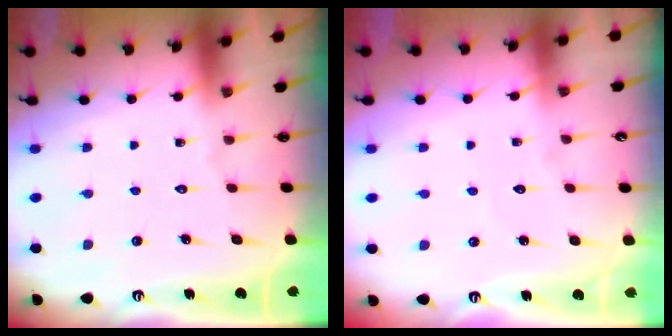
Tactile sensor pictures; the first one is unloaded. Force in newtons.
{"total": 2.9, "press": 2.9, "slide": 0.2}